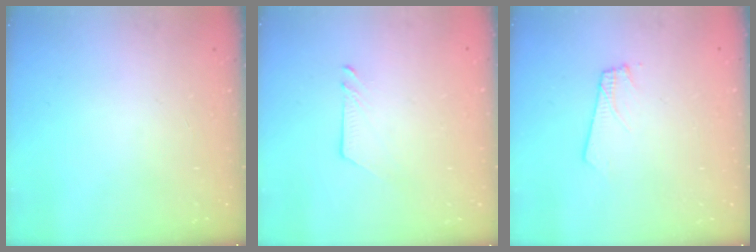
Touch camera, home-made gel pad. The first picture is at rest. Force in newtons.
{"total": 3.6, "press": 3.6, "slide": 0.4}
{"total": 1.8, "press": 1.8, "slide": 0.1}